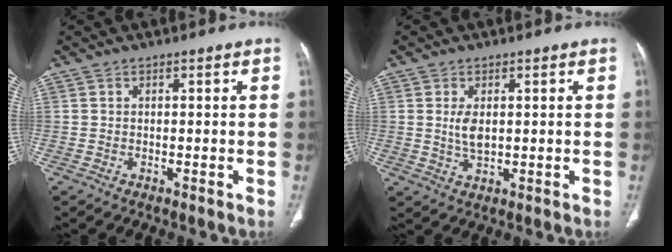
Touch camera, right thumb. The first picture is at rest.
{"total": 3.9, "force": [0.6, 2.0, 3.3], "torque": [-0.065, -0.009, 0.016]}